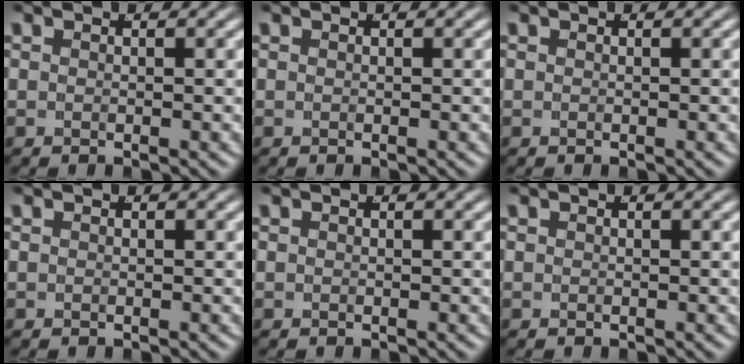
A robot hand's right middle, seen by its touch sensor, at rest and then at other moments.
{"total": 0.0}
{"total": 0.0}
{"total": 0.0}
{"total": 0.0}
{"total": 0.0}